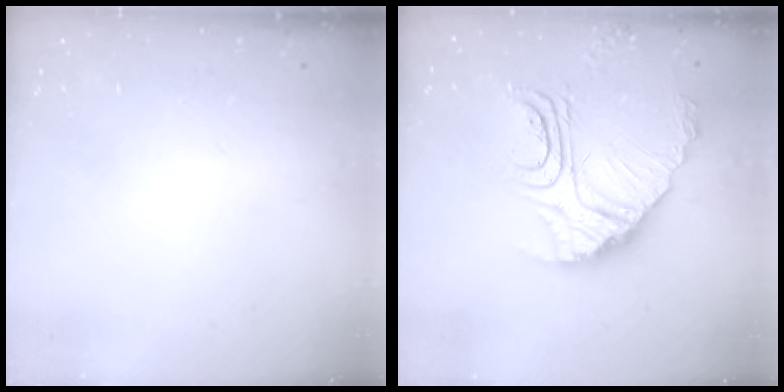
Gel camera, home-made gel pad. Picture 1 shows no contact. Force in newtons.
{"total": 18.0, "press": 17.9, "slide": 1.5}